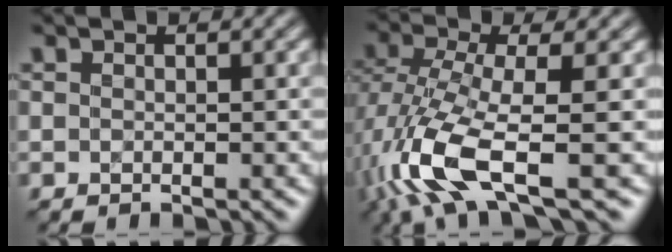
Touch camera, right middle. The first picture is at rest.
{"total": 8.5, "force": [-3.2, 2.8, 7.3], "torque": [-0.178, 0.000, -0.066]}